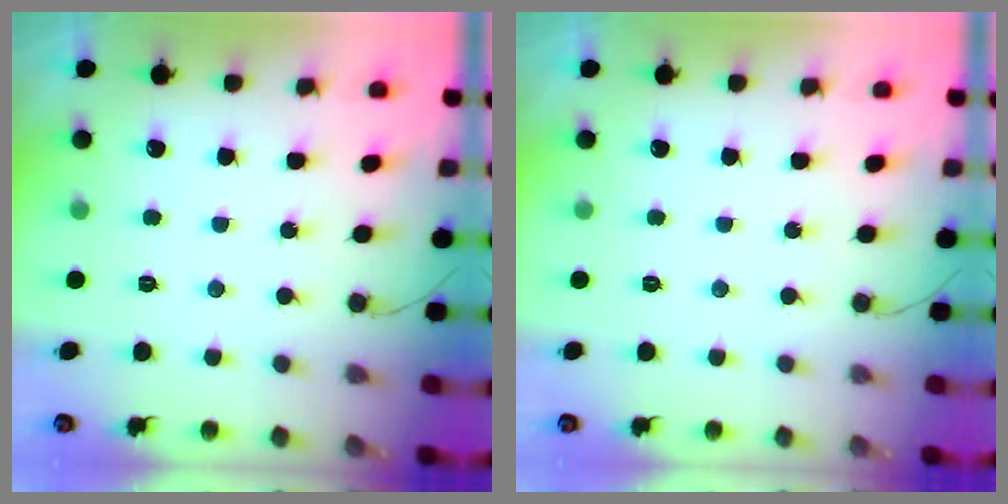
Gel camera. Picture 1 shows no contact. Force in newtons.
{"total": 0.0}